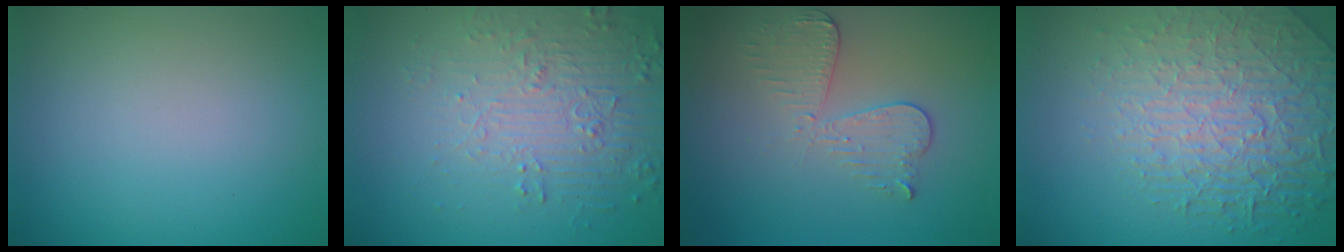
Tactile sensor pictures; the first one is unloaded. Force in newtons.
{"total": 5.8, "press": 3.8, "slide": 4.4}
{"total": 3.1, "press": 2.7, "slide": 1.4}
{"total": 6.8, "press": 5.5, "slide": 4.1}